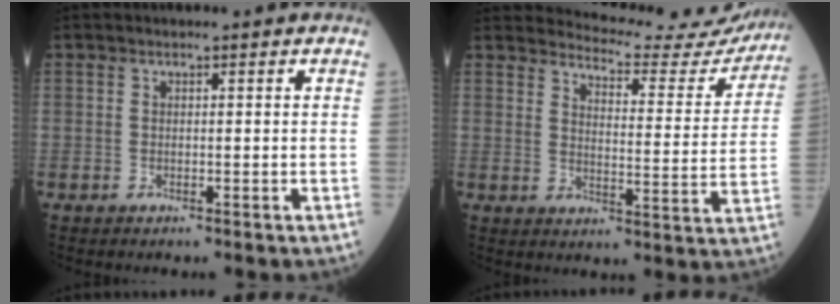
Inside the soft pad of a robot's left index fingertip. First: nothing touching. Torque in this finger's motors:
{"motor_torque": [0.59, -1.54, -0.62, 0.01]}